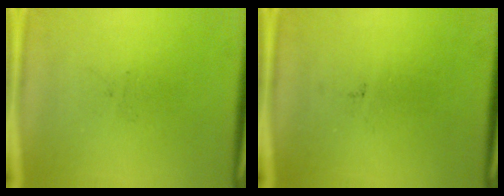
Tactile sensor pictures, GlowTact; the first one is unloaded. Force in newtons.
{"total": 0.0}